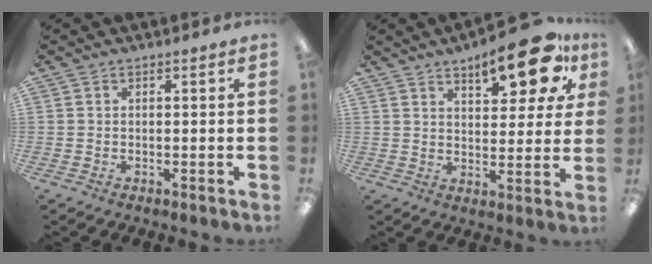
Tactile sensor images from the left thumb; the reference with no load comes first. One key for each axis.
{"total": 14.8, "fx": 9.3, "fy": 5.4, "fz": 10.2, "tx": -0.135, "ty": -0.044, "tz": 0.150}